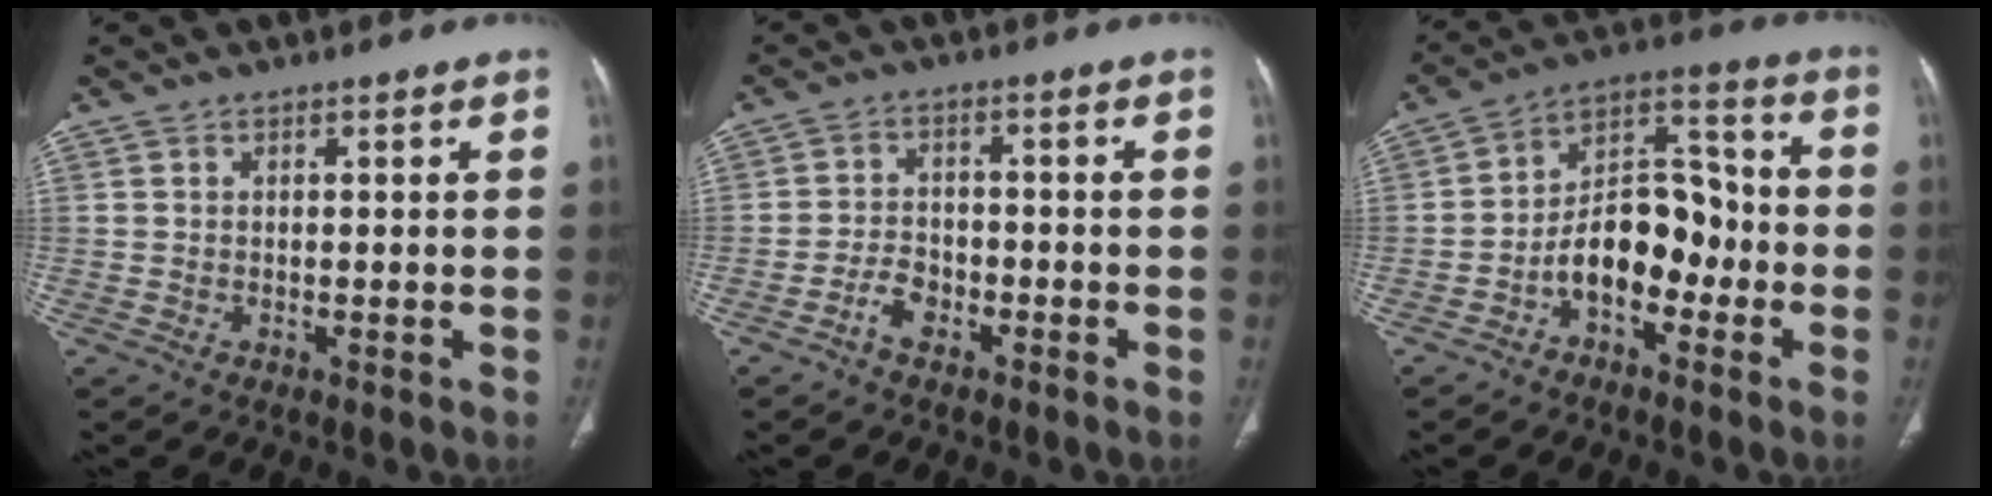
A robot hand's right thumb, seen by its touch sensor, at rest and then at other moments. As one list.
[{"total": 4.1, "force": [-2.6, 2.4, 2.0], "torque": [-0.032, 0.021, -0.047]}, {"total": 12.3, "force": [-4.2, 7.6, 8.8], "torque": [-0.113, 0.058, -0.078]}]